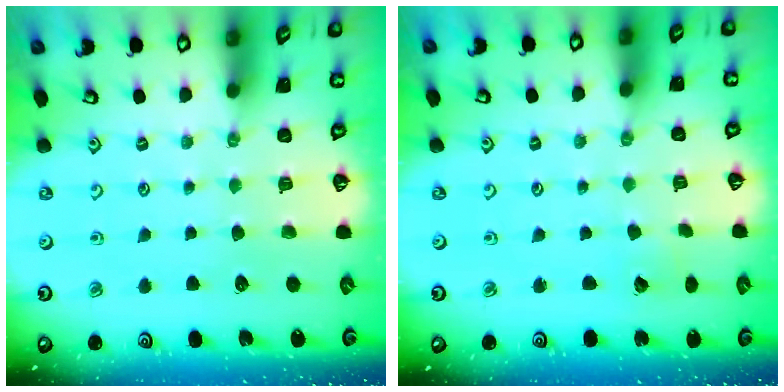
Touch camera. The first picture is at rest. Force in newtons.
{"total": 2.1, "press": 2.1, "slide": 0.2}